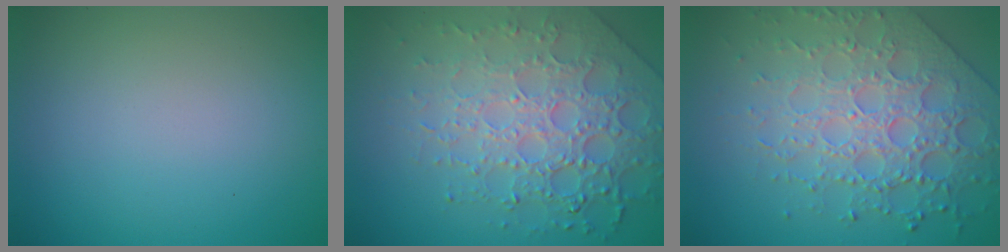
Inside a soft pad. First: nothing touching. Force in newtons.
{"total": 8.1, "press": 5.6, "slide": 5.9}
{"total": 6.6, "press": 5.4, "slide": 3.9}